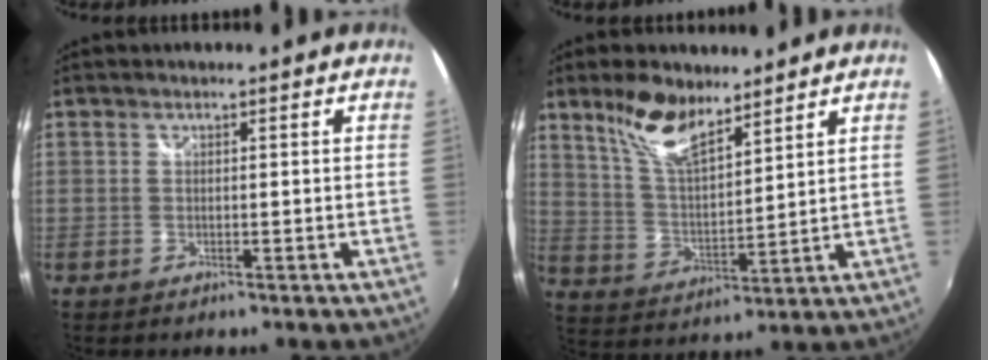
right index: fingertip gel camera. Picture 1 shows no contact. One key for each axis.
{"total": 10.8, "fx": 7.9, "fy": 3.7, "fz": 6.4, "tx": -0.122, "ty": 0.007, "tz": 0.157}